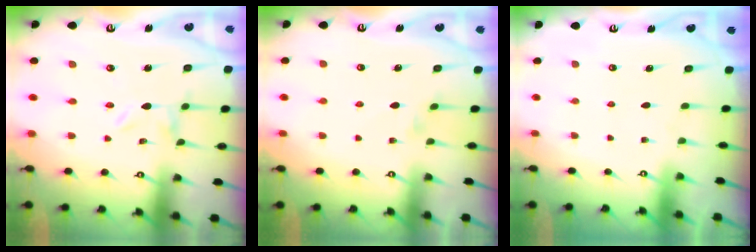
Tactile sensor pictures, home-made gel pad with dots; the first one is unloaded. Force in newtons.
{"total": 0.9, "press": 0.8, "slide": 0.3}
{"total": 1.6, "press": 1.6, "slide": 0.1}